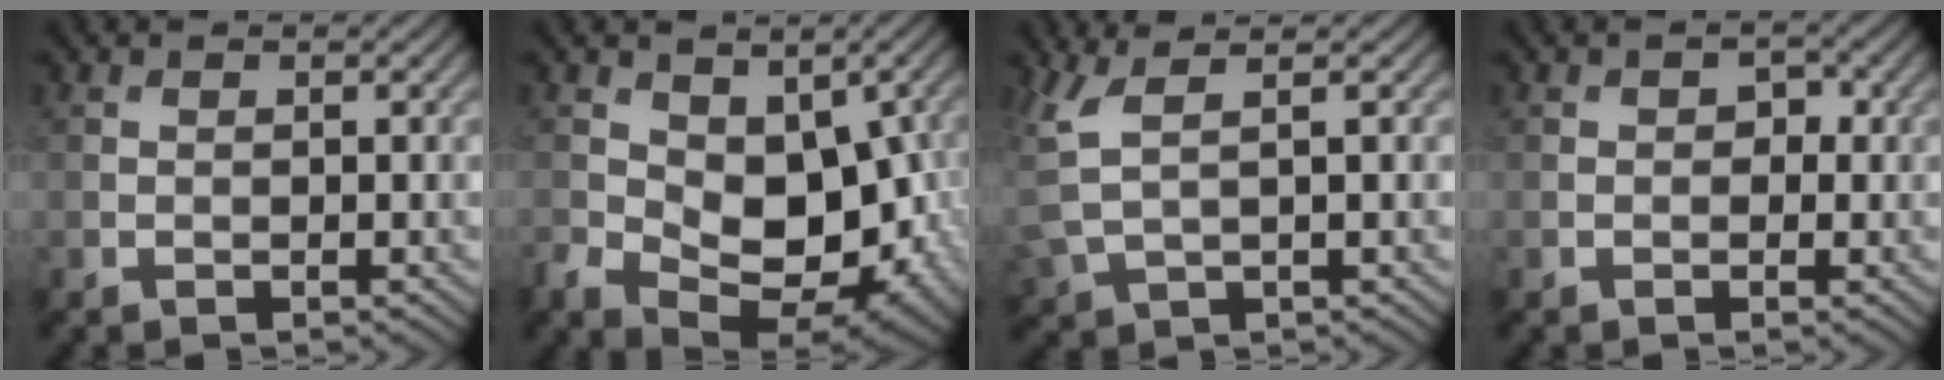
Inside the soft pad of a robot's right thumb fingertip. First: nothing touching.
{"total": 10.8, "force": [-0.2, 7.3, 7.9], "torque": [-0.145, -0.032, 0.000]}
{"total": 3.8, "force": [1.8, 1.1, 3.1], "torque": [-0.095, 0.007, 0.039]}
{"total": 1.4, "force": [0.0, 1.1, 0.8], "torque": [-0.010, -0.003, -0.005]}